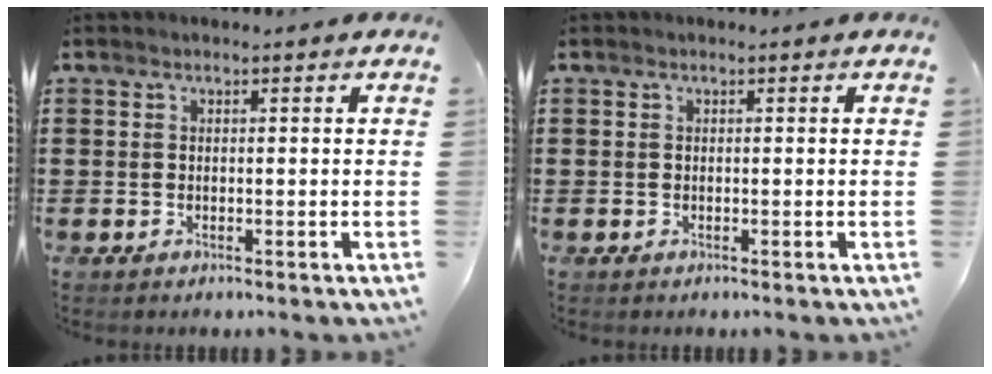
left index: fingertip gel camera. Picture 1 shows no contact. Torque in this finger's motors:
{"motor_torque": [-0.07, -0.05, 0.00, 0.00]}